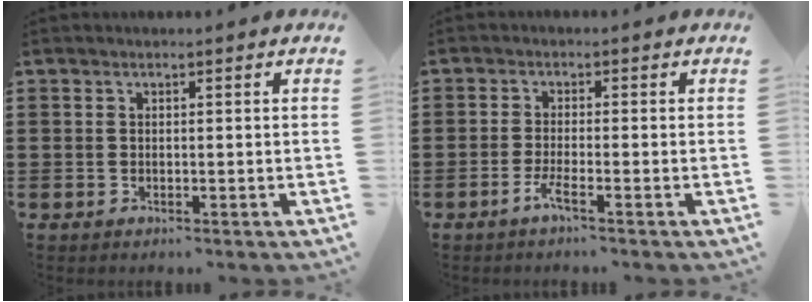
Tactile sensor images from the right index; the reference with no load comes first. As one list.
[{"total": 2.8, "force": [-1.8, 0.0, 2.2], "torque": [-0.052, -0.007, -0.038]}]